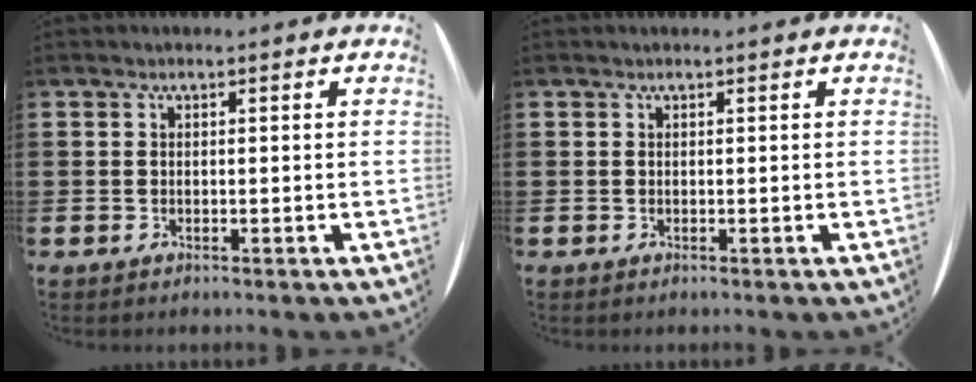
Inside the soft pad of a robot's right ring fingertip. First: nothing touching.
{"total": 0.0}